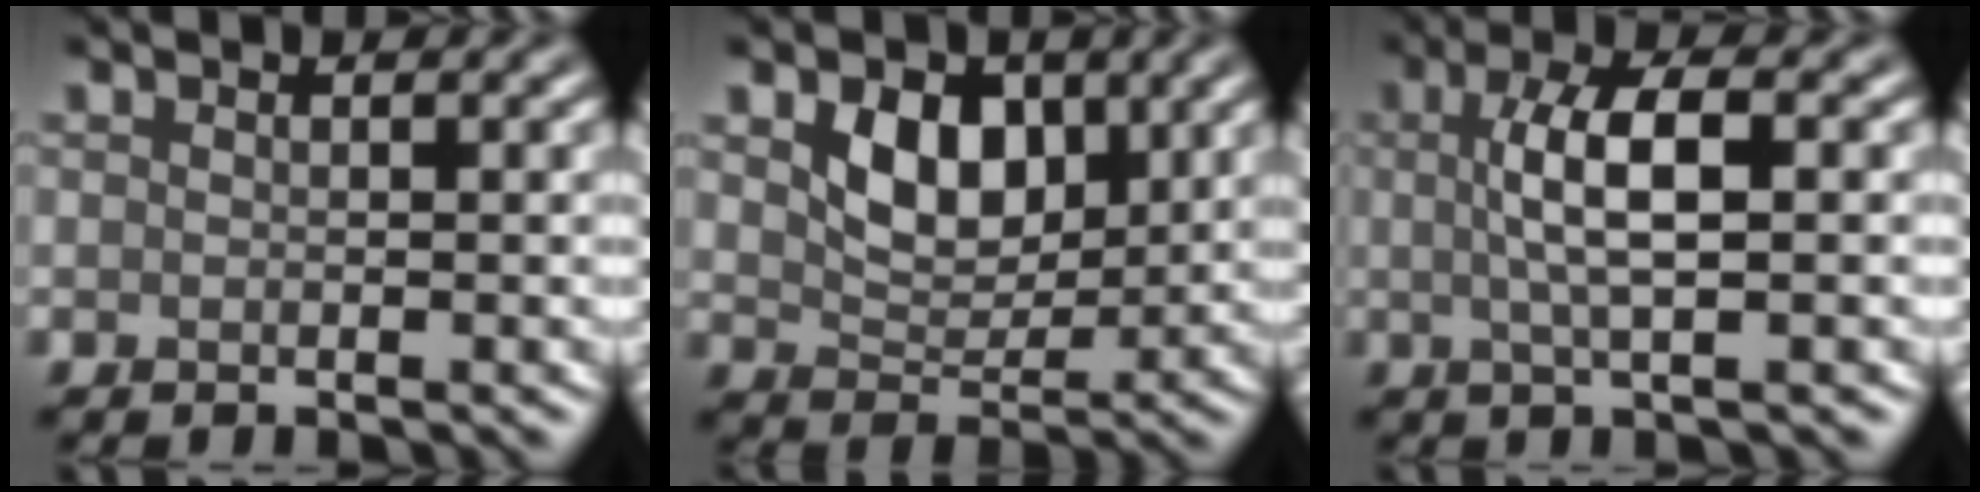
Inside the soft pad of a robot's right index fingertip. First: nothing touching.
{"total": 4.5, "force": [1.8, 3.0, 2.8], "torque": [-0.059, -0.006, 0.030]}
{"total": 4.4, "force": [0.4, 1.1, 4.2], "torque": [-0.081, 0.007, 0.007]}